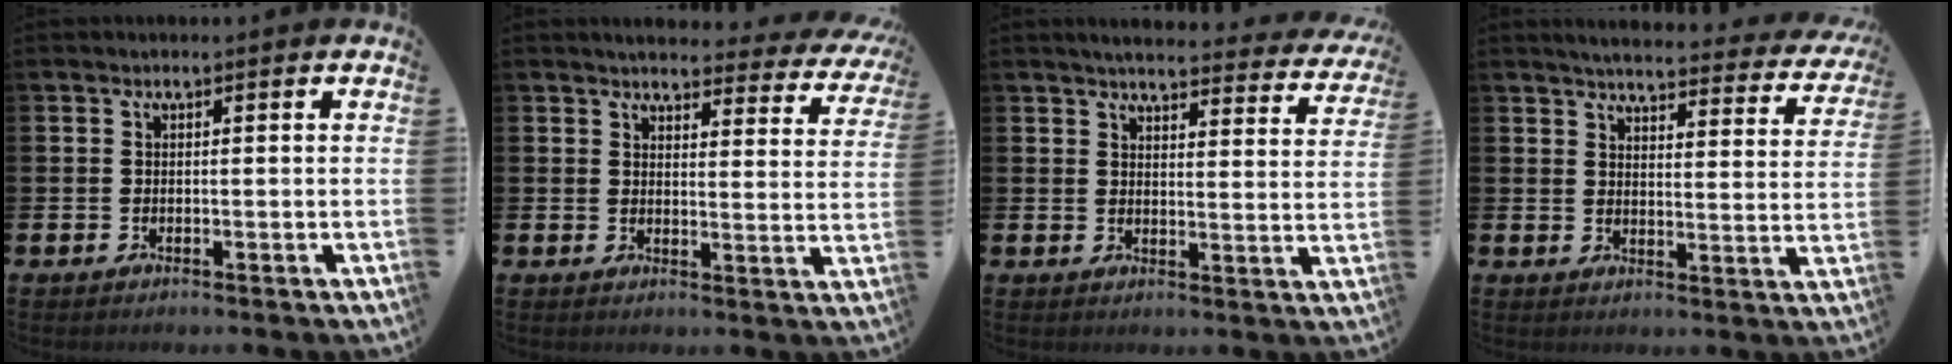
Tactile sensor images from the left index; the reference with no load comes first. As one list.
[{"total": 3.5, "force": [3.4, 0.6, 0.5], "torque": [-0.023, -0.026, 0.057]}, {"total": 4.1, "force": [3.9, 0.4, 1.2], "torque": [-0.028, -0.030, 0.063]}, {"total": 4.1, "force": [3.9, 0.3, 1.2], "torque": [-0.038, -0.033, 0.064]}]